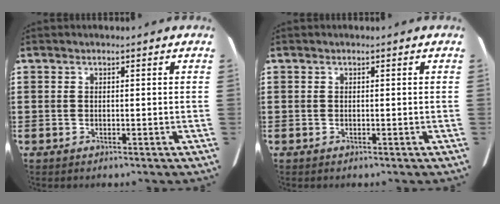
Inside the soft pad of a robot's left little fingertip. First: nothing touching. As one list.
[{"total": 0.0}]